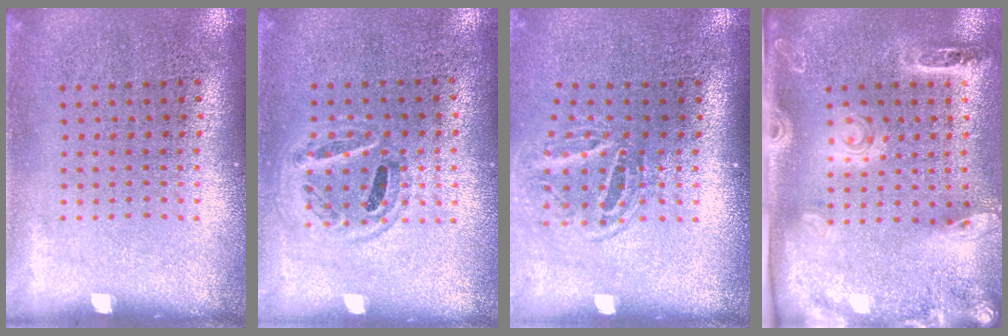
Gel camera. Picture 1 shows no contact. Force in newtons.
{"total": 0.9, "press": 0.9, "slide": 0.1}
{"total": 1.6, "press": 1.1, "slide": 1.2}
{"total": 2.7, "press": 2.0, "slide": 1.8}